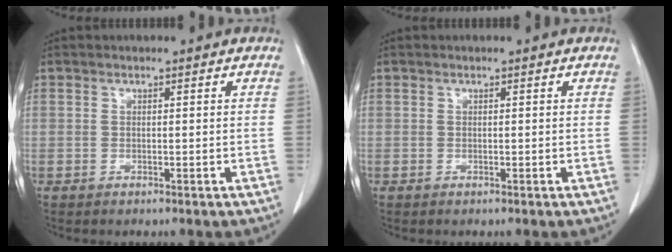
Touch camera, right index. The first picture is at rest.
{"total": 0.0}